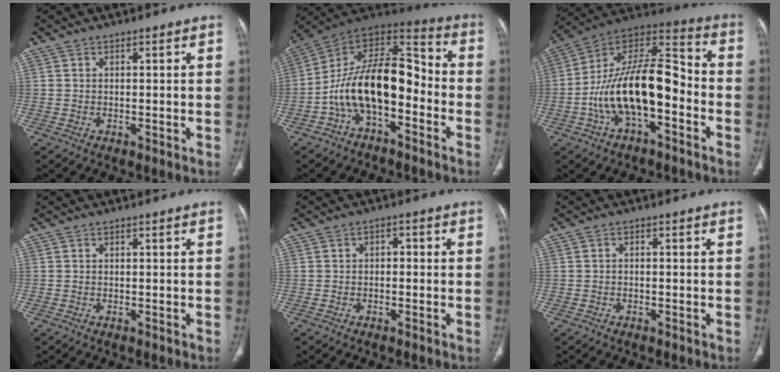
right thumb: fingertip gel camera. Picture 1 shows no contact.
{"total": 17.6, "force": [-4.8, 9.2, 14.3], "torque": [-0.223, 0.084, -0.089]}
{"total": 20.3, "force": [-5.0, 9.6, 17.2], "torque": [-0.288, 0.068, -0.086]}
{"total": 0.0}
{"total": 1.7, "force": [-0.3, 1.2, 1.1], "torque": [-0.007, 0.010, -0.010]}
{"total": 0.6, "force": [-0.2, 0.4, 0.4], "torque": [-0.005, 0.001, -0.008]}